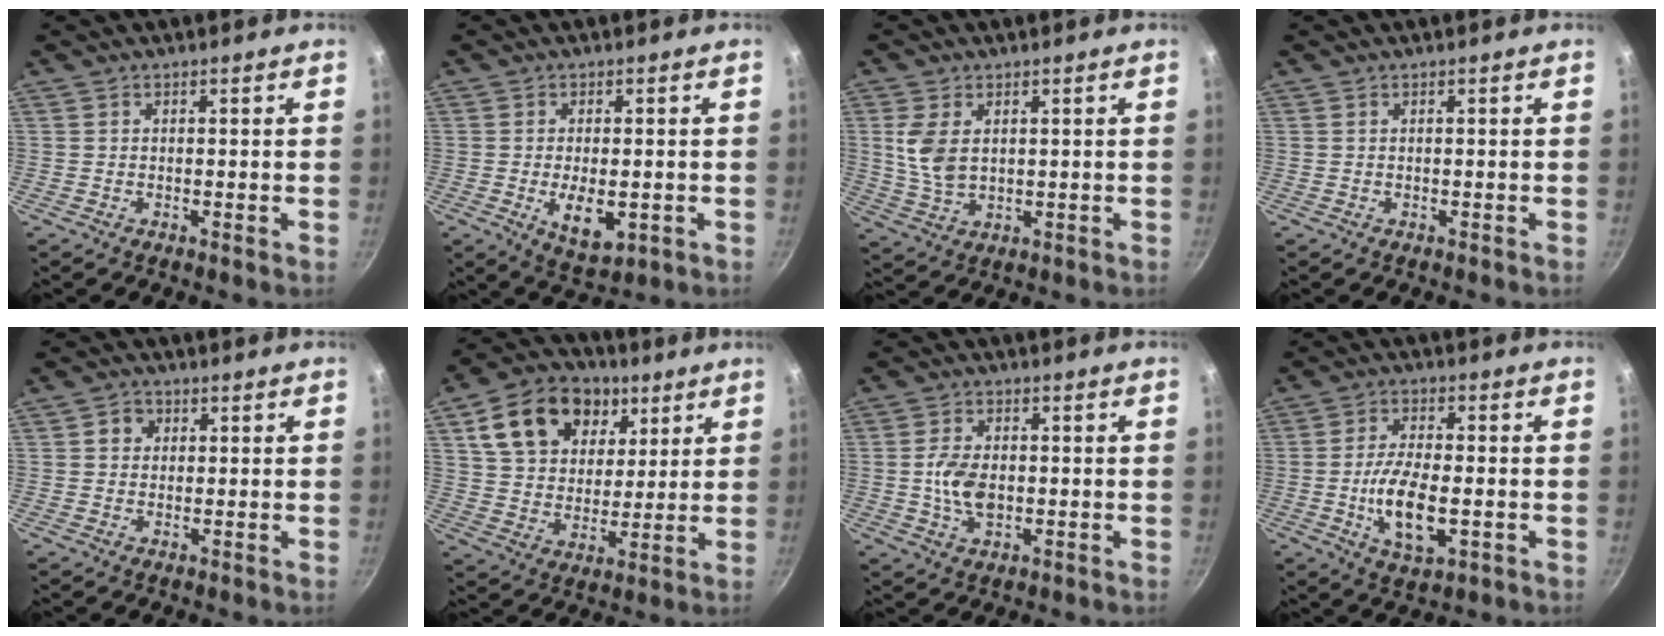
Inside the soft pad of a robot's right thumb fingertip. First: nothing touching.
{"total": 7.5, "force": [-1.4, 3.7, 6.3], "torque": [-0.094, -0.007, -0.010]}
{"total": 7.0, "force": [1.6, 4.3, 5.3], "torque": [-0.108, -0.011, 0.035]}
{"total": 0.0}
{"total": 3.2, "force": [0.7, 2.9, 1.1], "torque": [0.002, 0.003, 0.006]}
{"total": 18.5, "force": [7.8, 13.5, 9.9], "torque": [-0.150, -0.007, 0.129]}
{"total": 6.9, "force": [-0.5, 4.3, 5.3], "torque": [-0.096, 0.004, -0.010]}
{"total": 11.0, "force": [-2.2, 4.8, 9.6], "torque": [-0.178, 0.006, -0.040]}